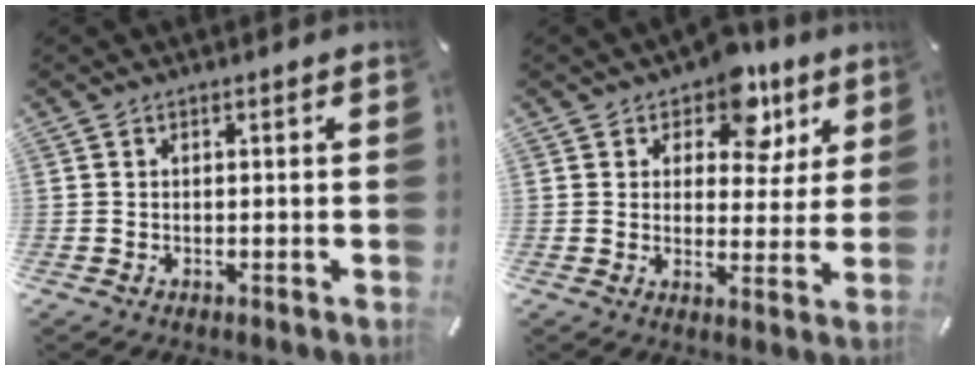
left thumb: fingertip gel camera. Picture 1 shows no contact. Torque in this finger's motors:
{"motor_torque": [1.45, 1.34, 0.75, -0.87, 0.14]}